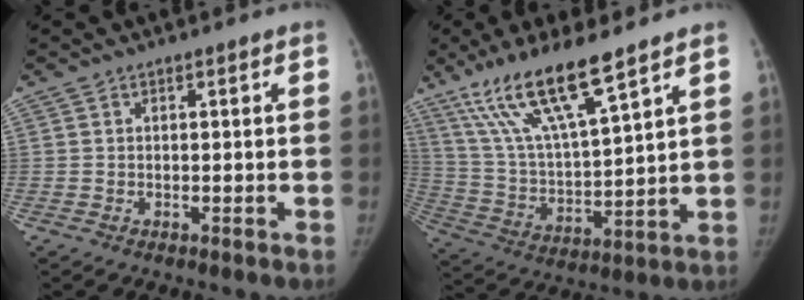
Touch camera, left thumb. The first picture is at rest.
{"total": 17.2, "force": [11.4, 2.9, 12.5], "torque": [-0.235, -0.047, 0.227]}